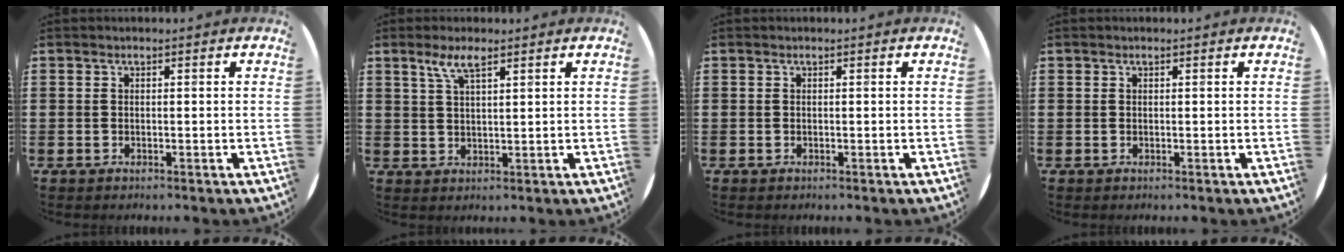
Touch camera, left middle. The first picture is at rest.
{"total": 3.8, "force": [2.6, 0.9, 2.7], "torque": [-0.059, 0.005, 0.046]}
{"total": 0.0}
{"total": 0.0}